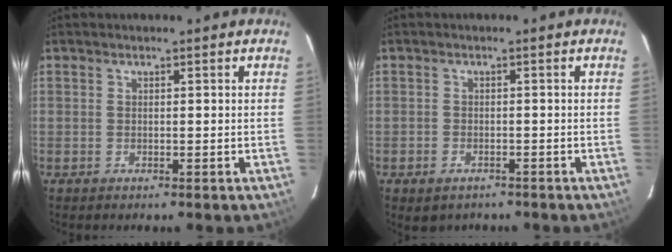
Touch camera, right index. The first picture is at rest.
{"total": 3.2, "force": [-2.0, 2.3, 1.1], "torque": [-0.027, -0.005, -0.026]}